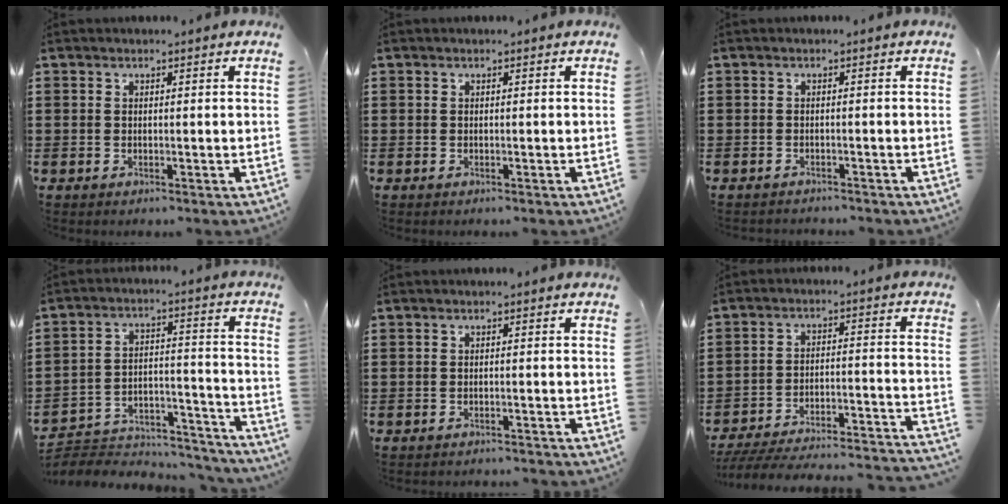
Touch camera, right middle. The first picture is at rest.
{"total": 0.0}
{"total": 1.0, "force": [-1.0, 0.0, -0.1], "torque": [-0.002, 0.000, -0.020]}
{"total": 4.6, "force": [-4.4, 1.2, 0.6], "torque": [-0.012, 0.004, -0.091]}
{"total": 1.1, "force": [-1.1, -0.1, 0.1], "torque": [-0.005, 0.002, -0.023]}
{"total": 4.7, "force": [-4.3, 0.2, 1.8], "torque": [-0.045, -0.017, -0.094]}